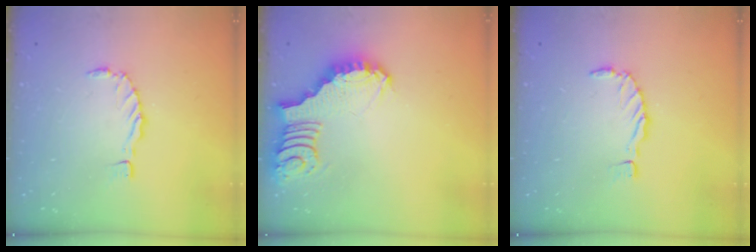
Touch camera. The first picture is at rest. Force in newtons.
{"total": 3.1, "press": 3.1, "slide": 0.5}
{"total": 0.0}